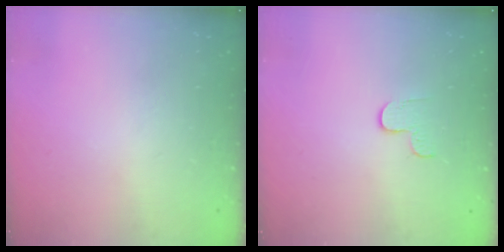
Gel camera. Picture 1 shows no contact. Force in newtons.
{"total": 2.7, "press": 2.6, "slide": 0.4}